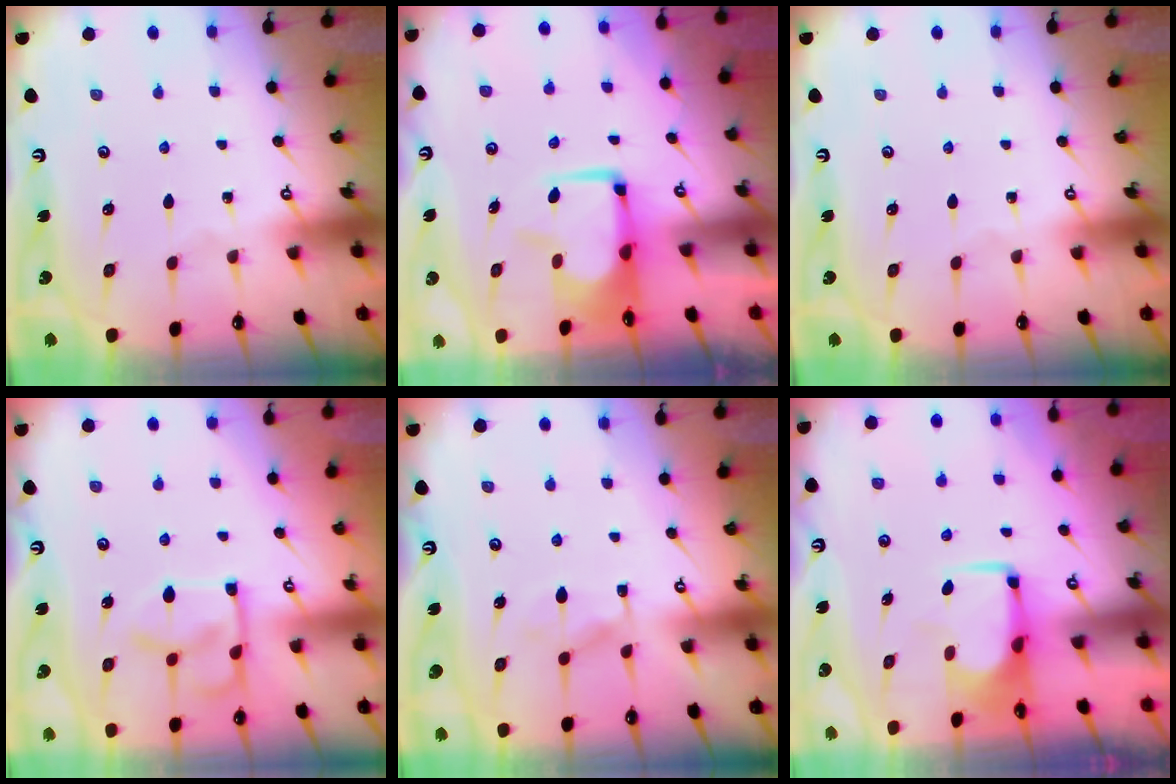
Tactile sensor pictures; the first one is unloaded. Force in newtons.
{"total": 0.8, "press": 0.0, "slide": 0.8}
{"total": 0.0}
{"total": 8.9, "press": 8.8, "slide": 1.2}
{"total": 6.6, "press": 6.6, "slide": 0.5}
{"total": 0.6, "press": 0.6, "slide": 0.2}